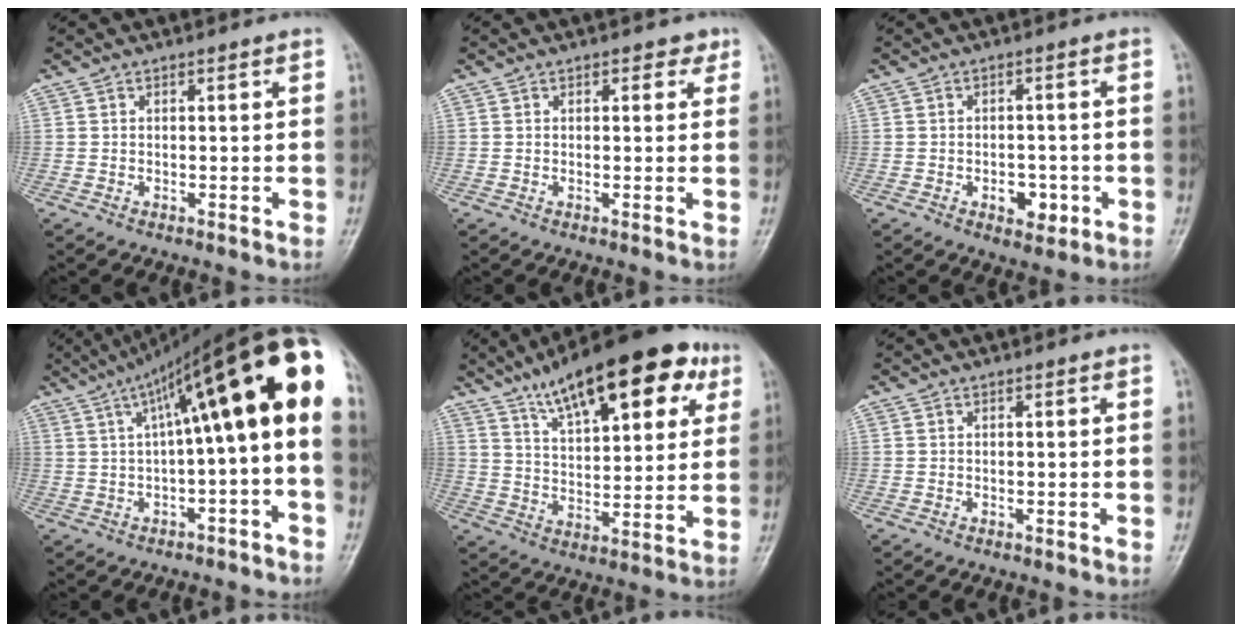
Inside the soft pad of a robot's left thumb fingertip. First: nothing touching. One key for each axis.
{"total": 2.0, "fx": 1.0, "fy": 1.3, "fz": 1.1, "tx": 0.002, "ty": -0.001, "tz": 0.008}
{"total": 5.0, "fx": -2.0, "fy": 3.2, "fz": 3.3, "tx": -0.024, "ty": 0.010, "tz": -0.024}
{"total": 20.1, "fx": 3.2, "fy": 4.8, "fz": 19.2, "tx": -0.281, "ty": 0.062, "tz": 0.047}
{"total": 20.8, "fx": 11.4, "fy": 8.0, "fz": 15.5, "tx": -0.197, "ty": -0.020, "tz": 0.177}
{"total": 0.0}